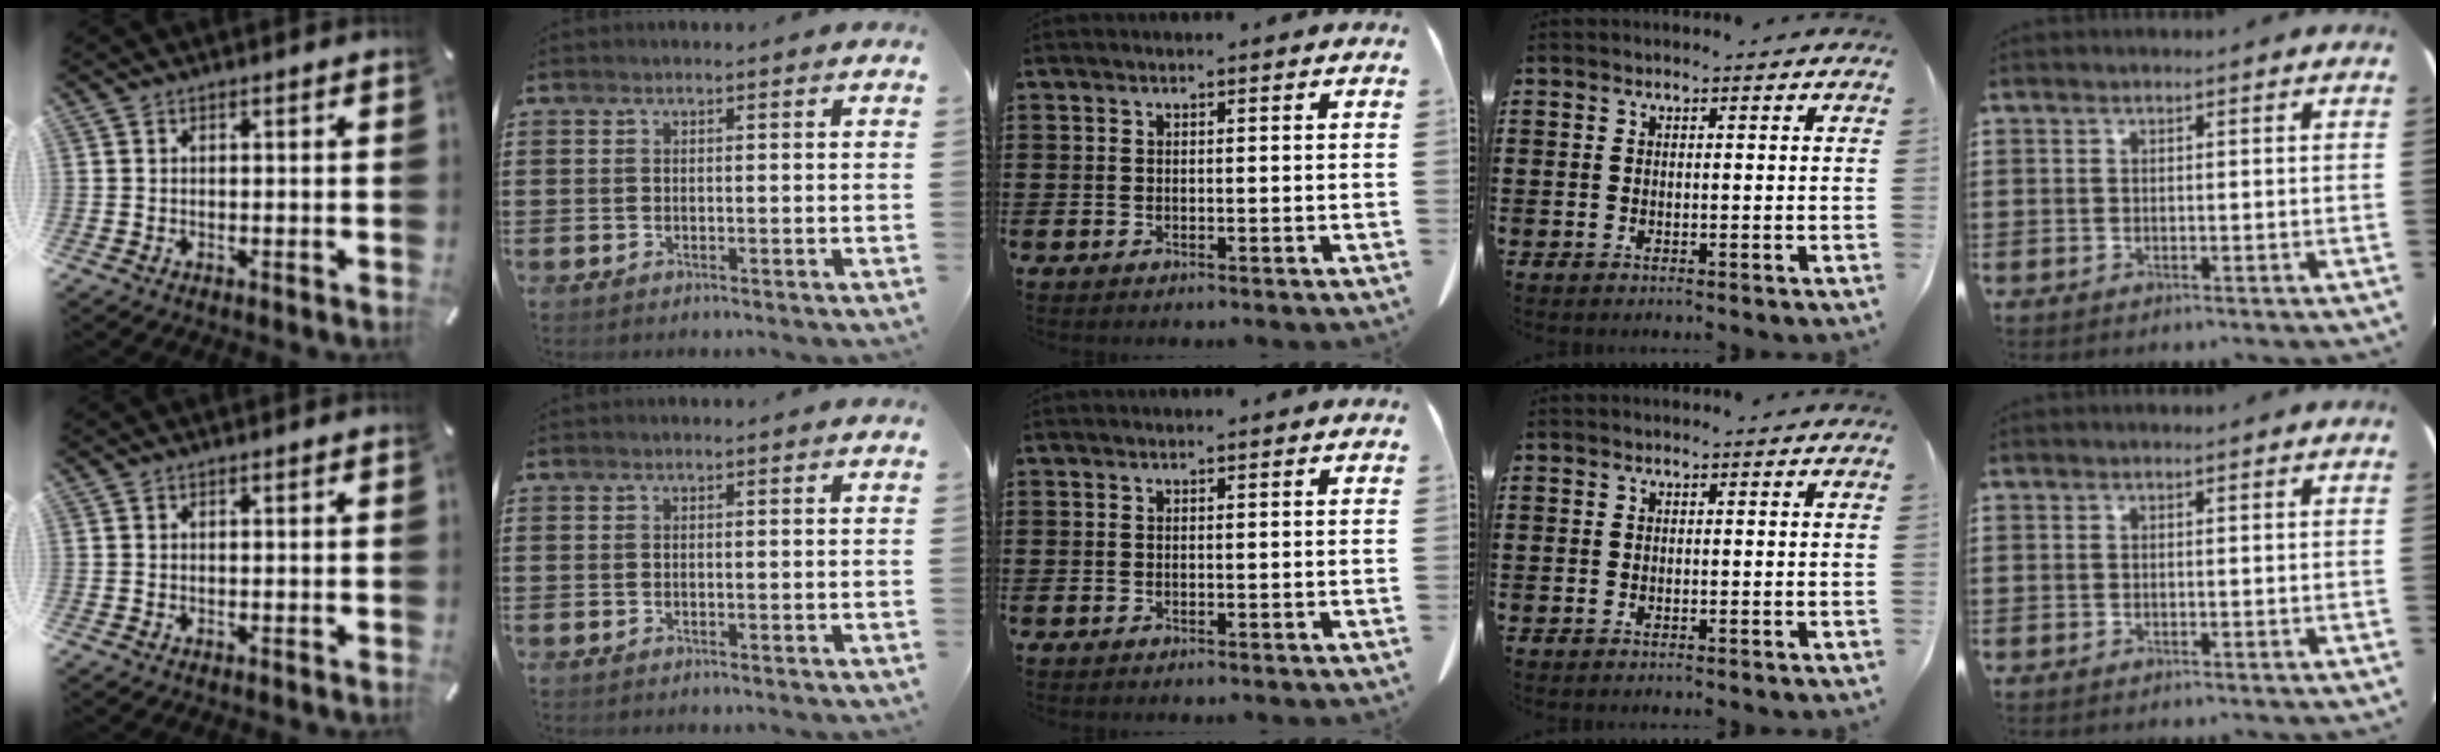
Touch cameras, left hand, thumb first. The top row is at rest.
{}